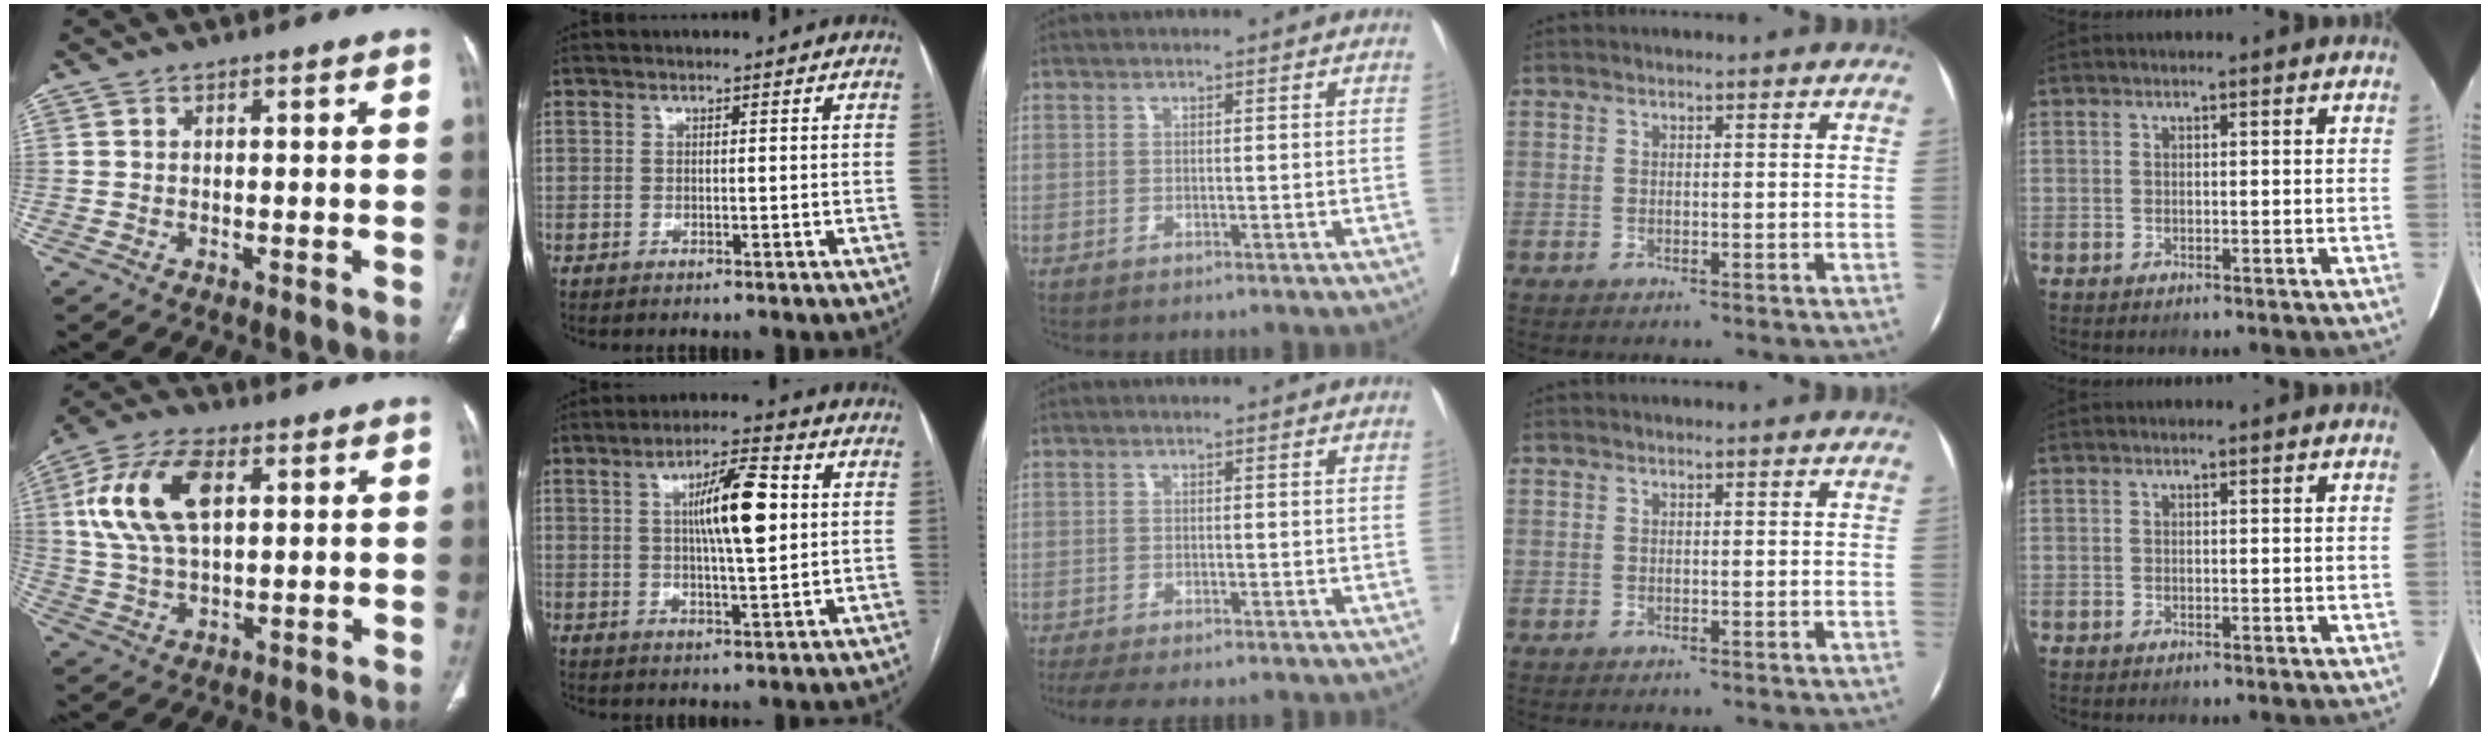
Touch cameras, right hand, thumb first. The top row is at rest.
{"thumb": {"total": 14.7, "force": [4.1, 7.7, 11.8], "torque": [-0.238, 0.007, 0.079]}, "index": {"total": 10.1, "force": [2.0, 1.8, 9.7], "torque": [-0.165, 0.011, 0.032]}, "middle": {"total": 8.0, "force": [-6.8, 1.8, 3.9], "torque": [-0.055, -0.008, -0.100]}}